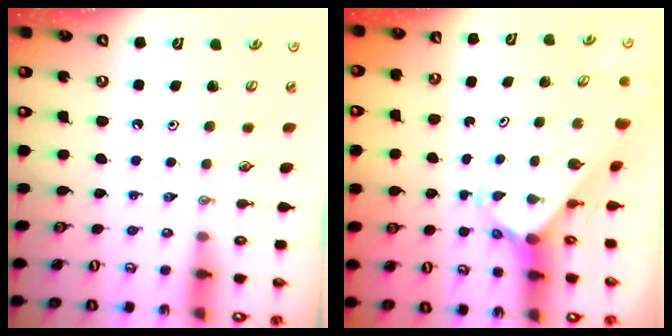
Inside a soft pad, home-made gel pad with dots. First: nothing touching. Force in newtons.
{"total": 3.1, "press": 3.0, "slide": 0.3}